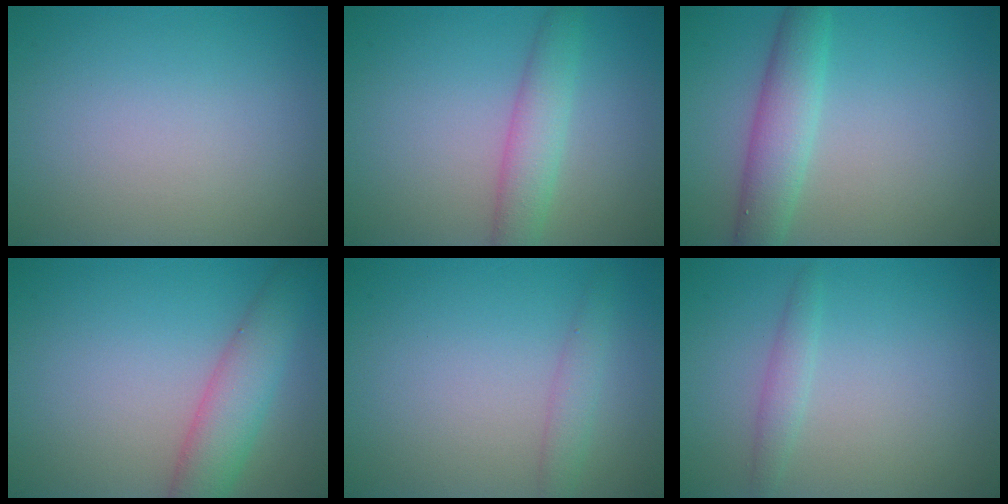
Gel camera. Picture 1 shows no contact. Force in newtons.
{"total": 3.3, "press": 3.3, "slide": 0.0}
{"total": 4.0, "press": 4.0, "slide": 0.2}
{"total": 4.8, "press": 4.8, "slide": 0.2}
{"total": 1.7, "press": 1.7, "slide": 0.0}
{"total": 1.3, "press": 1.3, "slide": 0.0}